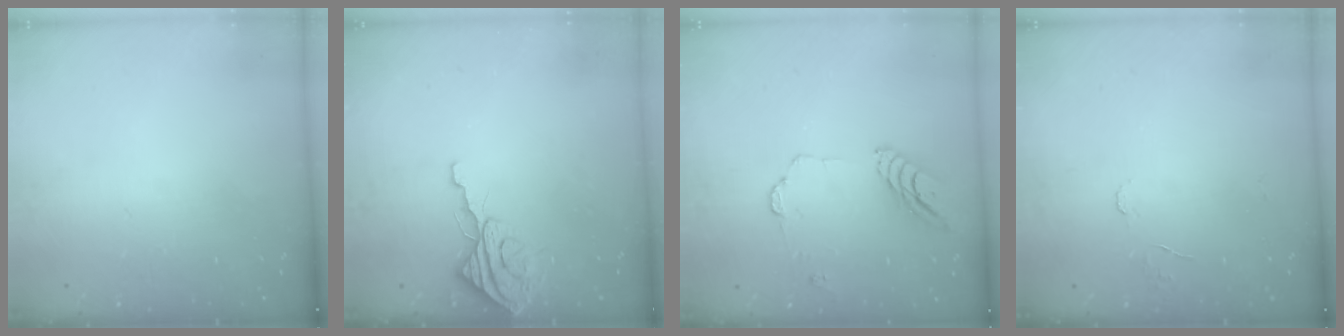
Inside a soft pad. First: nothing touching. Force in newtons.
{"total": 9.1, "press": 9.1, "slide": 0.7}
{"total": 9.6, "press": 9.6, "slide": 0.3}
{"total": 5.2, "press": 5.2, "slide": 0.4}